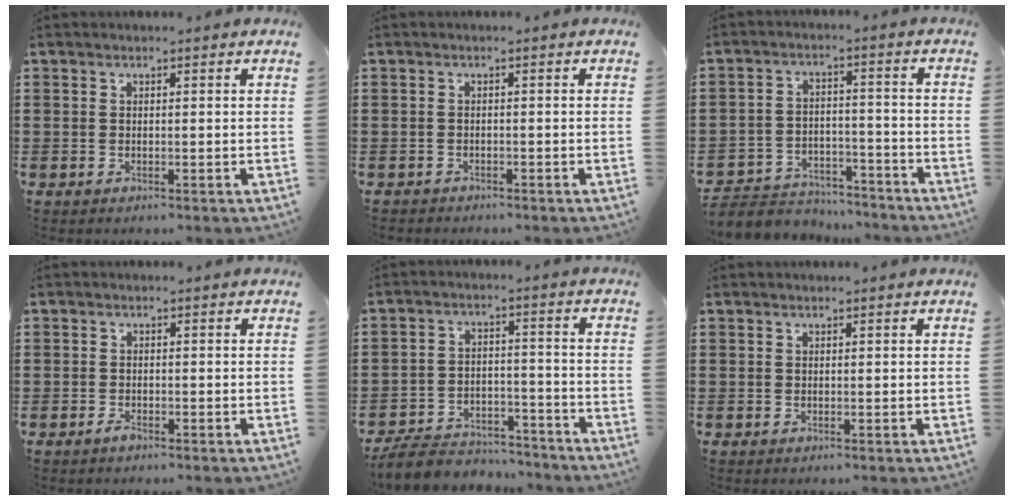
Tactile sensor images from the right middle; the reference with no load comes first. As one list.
[{"total": 0.7, "force": [-0.7, 0.2, -0.1], "torque": [0.000, 0.002, -0.016]}, {"total": 4.7, "force": [-4.6, 1.3, 0.3], "torque": [-0.014, 0.010, -0.097]}, {"total": 1.1, "force": [-0.9, 0.5, 0.4], "torque": [-0.009, -0.004, -0.018]}, {"total": 6.4, "force": [-6.2, 1.5, 1.0], "torque": [-0.025, 0.014, -0.124]}, {"total": 0.0}]